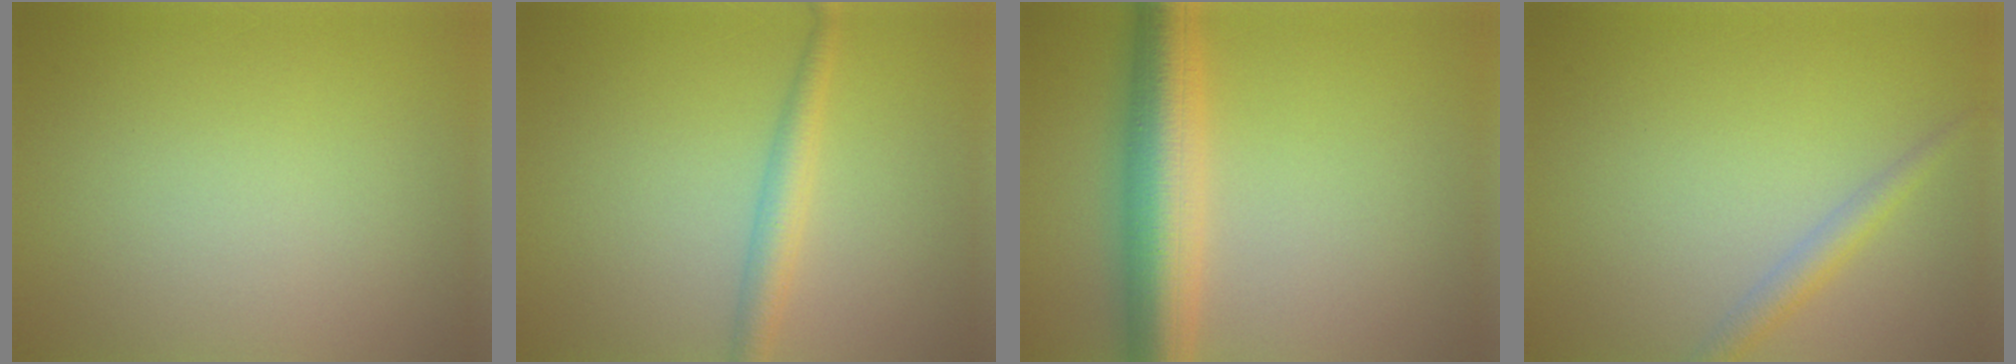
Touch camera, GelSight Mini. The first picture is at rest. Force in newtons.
{"total": 2.4, "press": 2.4, "slide": 0.0}
{"total": 7.2, "press": 7.2, "slide": 0.1}
{"total": 2.0, "press": 2.0, "slide": 0.0}